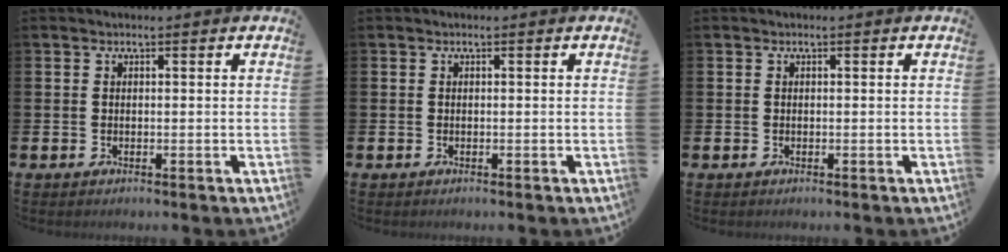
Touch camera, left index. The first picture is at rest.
{"total": 0.0}
{"total": 0.0}